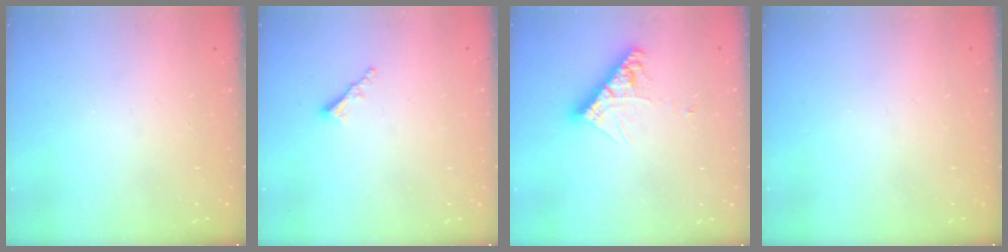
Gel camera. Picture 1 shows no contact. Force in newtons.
{"total": 2.5, "press": 2.5, "slide": 0.3}
{"total": 9.5, "press": 9.4, "slide": 0.8}
{"total": 0.0}